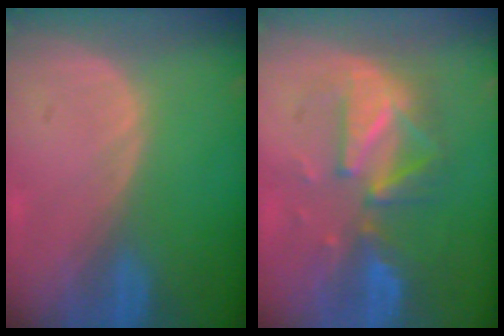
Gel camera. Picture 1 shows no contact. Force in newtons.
{"total": 8.2, "press": 8.2, "slide": 0.3}